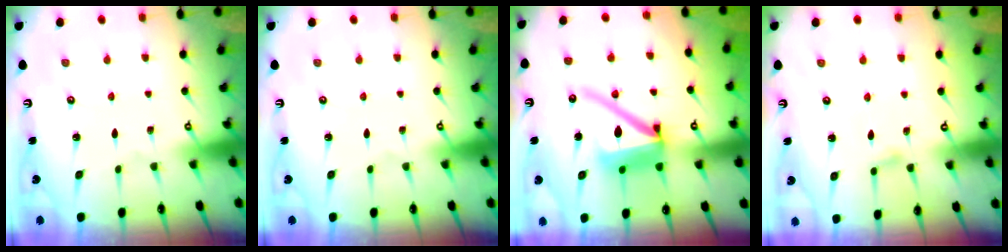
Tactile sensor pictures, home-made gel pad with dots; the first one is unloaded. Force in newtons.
{"total": 0.0}
{"total": 12.9, "press": 12.8, "slide": 1.5}
{"total": 4.5, "press": 4.5, "slide": 0.5}